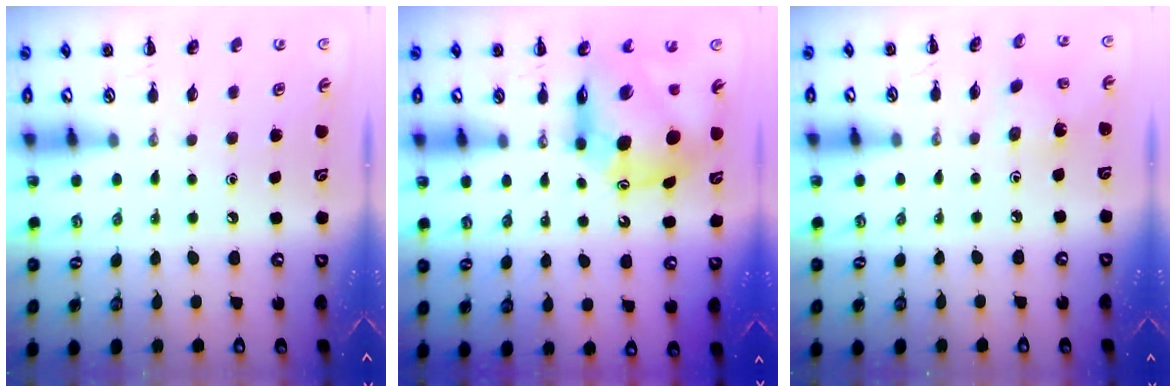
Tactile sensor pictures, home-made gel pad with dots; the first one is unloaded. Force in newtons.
{"total": 11.7, "press": 11.1, "slide": 3.5}
{"total": 1.8, "press": 1.7, "slide": 0.7}